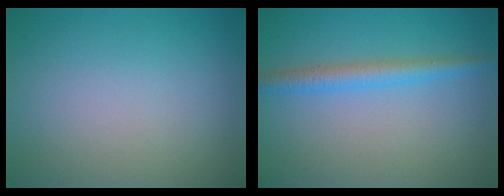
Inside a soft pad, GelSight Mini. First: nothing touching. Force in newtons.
{"total": 2.7, "press": 2.7, "slide": 0.0}